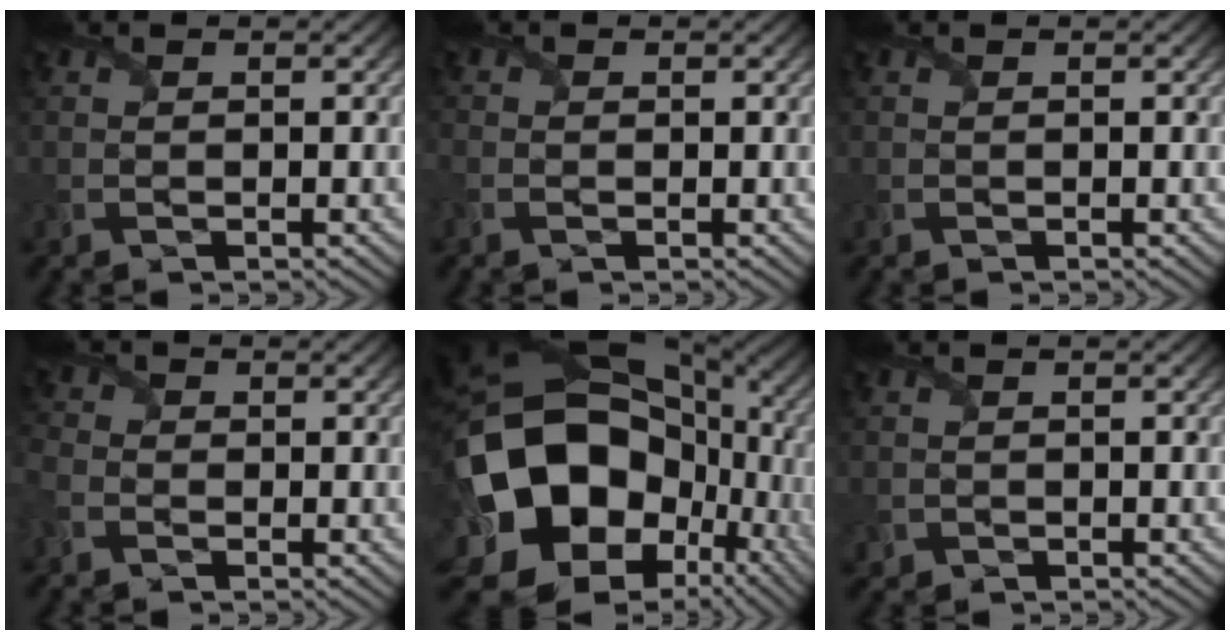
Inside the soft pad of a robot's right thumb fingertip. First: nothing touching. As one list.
[{"total": 1.0, "force": [-0.4, 0.8, 0.5], "torque": [-0.011, -0.006, -0.005]}, {"total": 0.0}, {"total": 2.8, "force": [-1.3, 2.2, 1.1], "torque": [-0.040, -0.006, -0.035]}, {"total": 21.7, "force": [-1.0, 17.3, 13.0], "torque": [-0.320, -0.042, 0.014]}, {"total": 0.8, "force": [-0.3, 0.8, 0.0], "torque": [0.001, -0.007, -0.007]}]